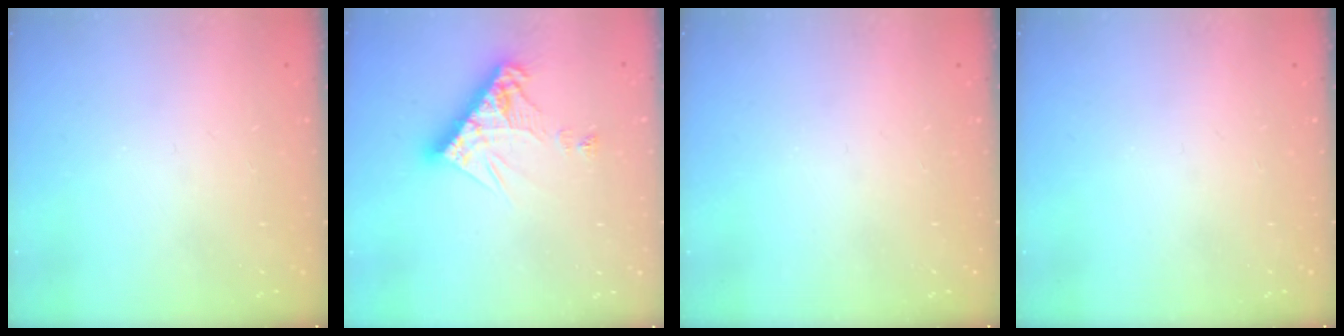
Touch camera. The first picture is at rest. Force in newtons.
{"total": 11.6, "press": 11.6, "slide": 1.0}
{"total": 0.0}
{"total": 0.0}